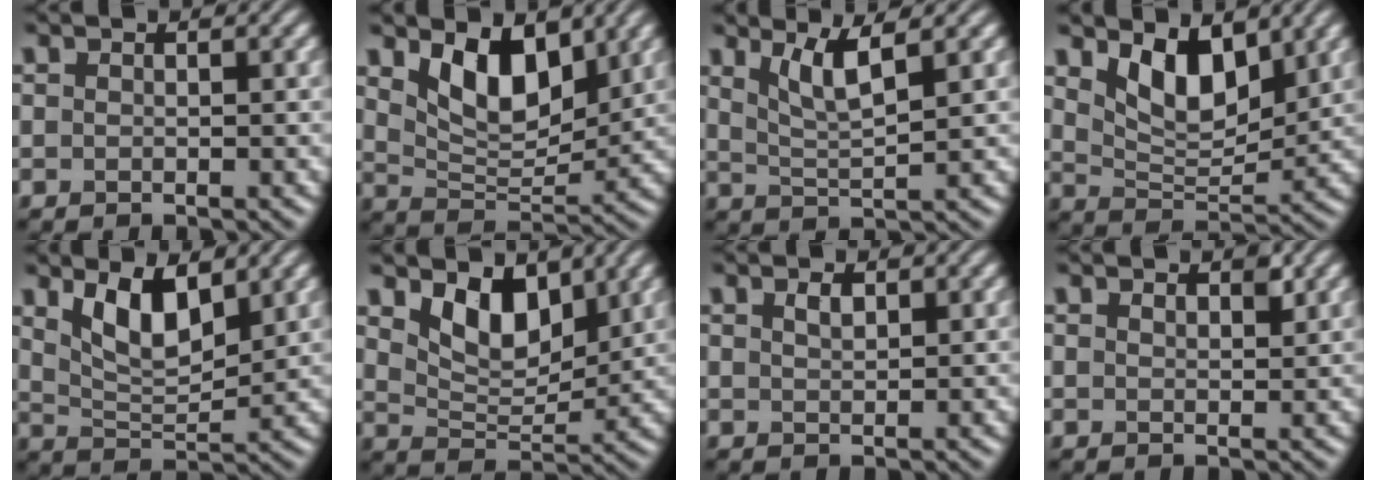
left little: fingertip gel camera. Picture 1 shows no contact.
{"total": 6.4, "force": [3.0, 3.3, 4.6], "torque": [-0.087, -0.014, 0.051]}
{"total": 3.4, "force": [1.9, 0.6, 2.8], "torque": [-0.053, -0.004, 0.041]}
{"total": 5.8, "force": [3.0, 2.8, 4.1], "torque": [-0.083, -0.013, 0.051]}
{"total": 5.3, "force": [2.6, 2.2, 4.0], "torque": [-0.084, -0.006, 0.048]}
{"total": 5.2, "force": [2.8, 2.8, 3.3], "torque": [-0.069, -0.014, 0.044]}
{"total": 1.2, "force": [0.7, 0.5, 0.8], "torque": [-0.019, 0.002, 0.015]}
{"total": 1.3, "force": [0.9, 0.5, 0.8], "torque": [-0.013, 0.000, 0.016]}